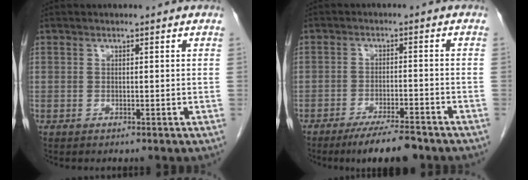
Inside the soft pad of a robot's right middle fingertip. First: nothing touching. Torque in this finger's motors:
{"motor_torque": [0.93, -0.63, 0.23, 0.13]}